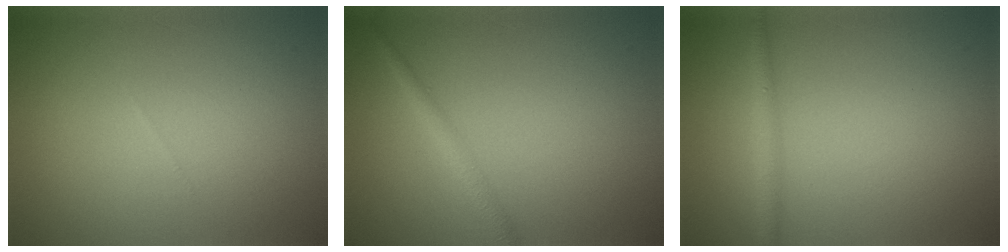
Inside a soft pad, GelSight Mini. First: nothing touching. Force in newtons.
{"total": 2.0, "press": 2.0, "slide": 0.1}
{"total": 1.6, "press": 1.6, "slide": 0.1}